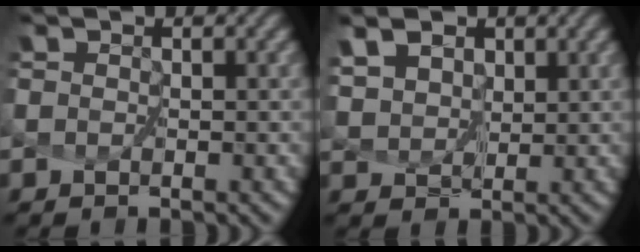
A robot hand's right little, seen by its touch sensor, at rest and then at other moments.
{"total": 6.5, "force": [4.3, 3.8, 3.0], "torque": [-0.079, 0.012, 0.061]}